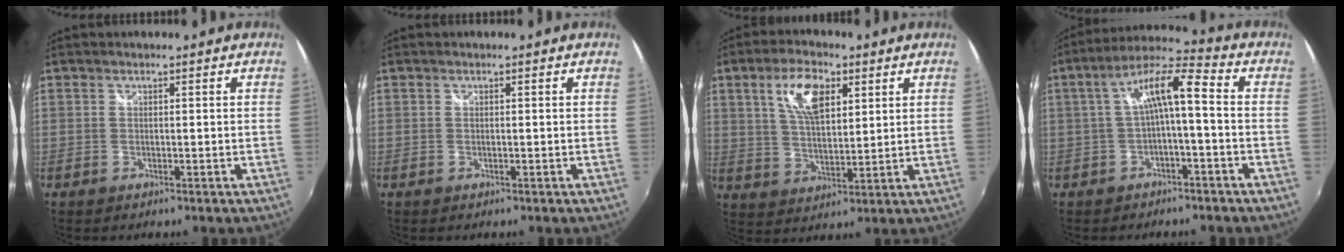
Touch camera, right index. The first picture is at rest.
{"total": 0.0}
{"total": 9.9, "force": [4.3, 4.6, 7.7], "torque": [-0.145, 0.014, 0.081]}
{"total": 8.7, "force": [-0.8, 1.7, 8.5], "torque": [-0.176, 0.024, -0.014]}